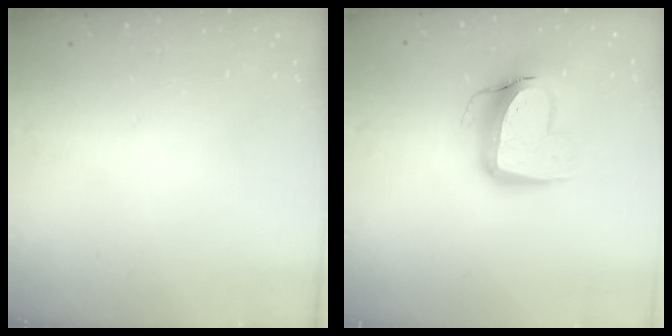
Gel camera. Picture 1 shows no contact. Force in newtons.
{"total": 14.0, "press": 14.0, "slide": 1.5}